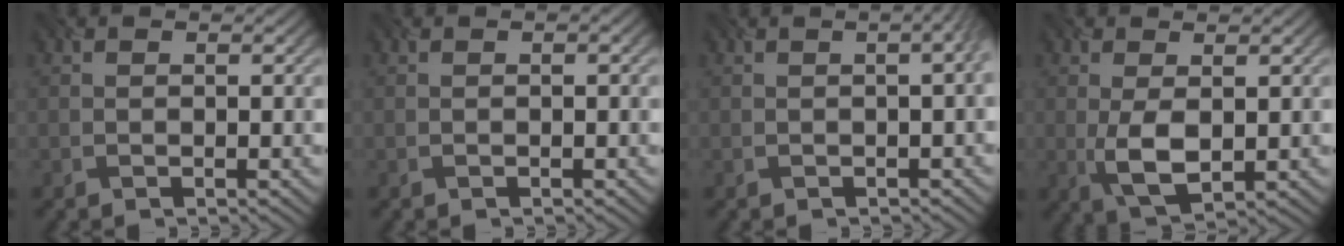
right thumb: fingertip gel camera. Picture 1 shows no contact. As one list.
[{"total": 1.0, "force": [0.3, 0.4, 0.8], "torque": [-0.006, 0.001, -0.003]}, {"total": 3.7, "force": [0.5, 1.8, 3.3], "torque": [-0.019, 0.025, -0.010]}, {"total": 4.3, "force": [-0.3, 2.1, 3.7], "torque": [-0.090, -0.002, 0.003]}]